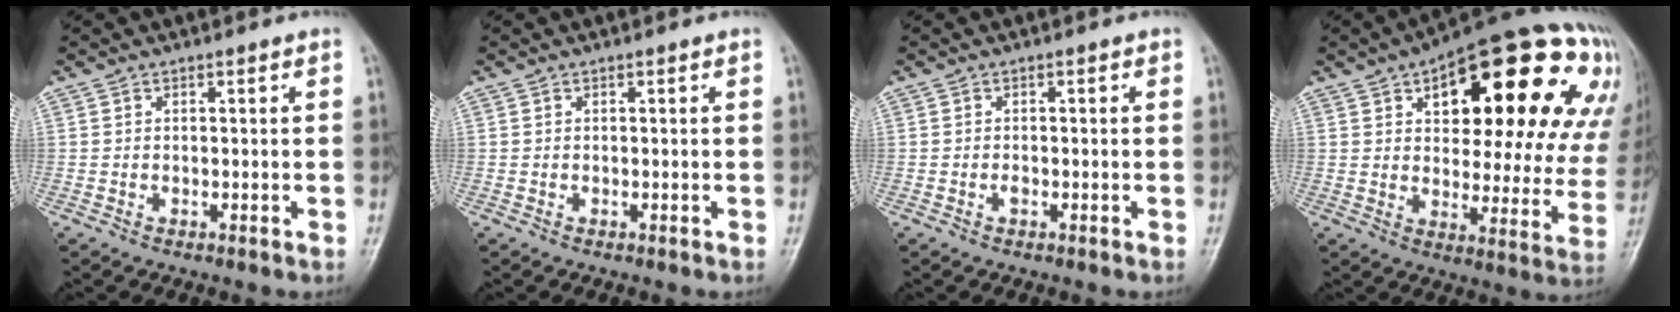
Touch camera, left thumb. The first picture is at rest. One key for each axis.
{"total": 0.0}
{"total": 0.8, "fx": -0.3, "fy": 0.5, "fz": 0.6, "tx": -0.008, "ty": 0.001, "tz": -0.008}
{"total": 30.0, "fx": 12.9, "fy": 12.8, "fz": 23.8, "tx": -0.275, "ty": 0.018, "tz": 0.180}